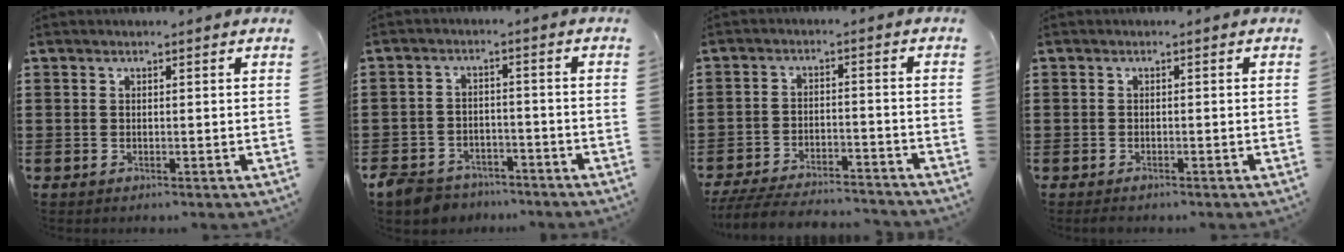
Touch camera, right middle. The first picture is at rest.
{"total": 4.6, "force": [-4.3, 1.6, 0.5], "torque": [-0.033, 0.002, -0.092]}
{"total": 6.1, "force": [-5.8, 0.6, 1.6], "torque": [-0.032, 0.002, -0.114]}
{"total": 0.7, "force": [-0.6, 0.3, 0.2], "torque": [-0.004, -0.001, -0.014]}